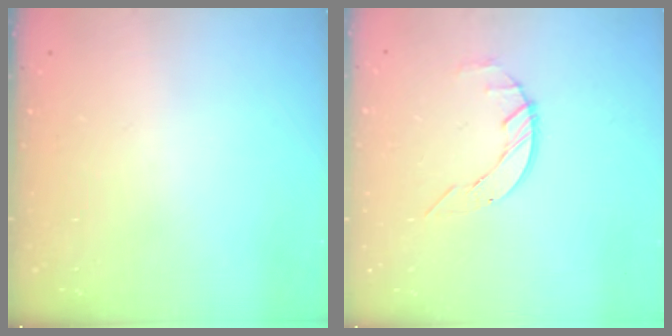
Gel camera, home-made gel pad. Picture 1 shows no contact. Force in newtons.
{"total": 3.6, "press": 3.6, "slide": 0.4}